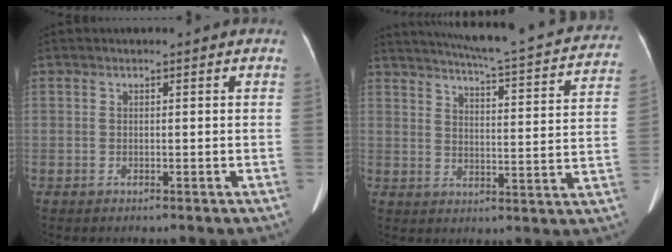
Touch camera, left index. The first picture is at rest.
{"total": 24.4, "force": [22.1, 2.6, 10.2], "torque": [-0.152, -0.038, 0.265]}